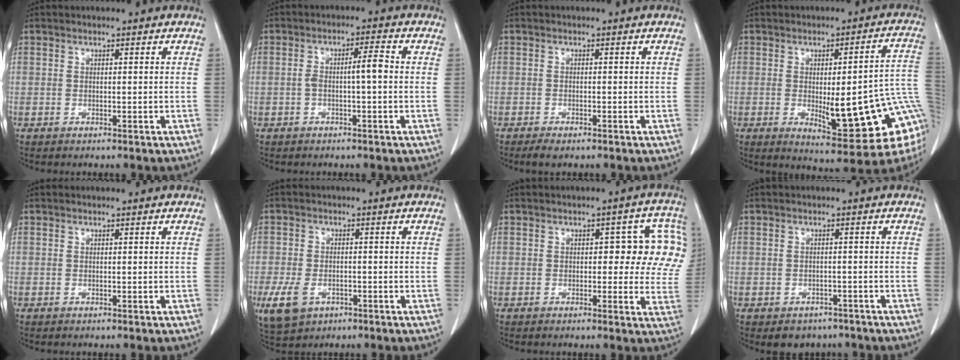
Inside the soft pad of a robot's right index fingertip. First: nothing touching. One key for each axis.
{"total": 3.9, "fx": -0.4, "fy": 0.4, "fz": 3.9, "tx": -0.072, "ty": 0.013, "tz": -0.004}
{"total": 2.3, "fx": -1.6, "fy": 0.7, "fz": 1.4, "tx": -0.026, "ty": -0.004, "tz": -0.024}
{"total": 20.2, "fx": -3.4, "fy": 4.1, "fz": 19.5, "tx": -0.176, "ty": 0.010, "tz": -0.025}
{"total": 0.0}
{"total": 6.5, "fx": -2.9, "fy": 4.5, "fz": 3.7, "tx": -0.079, "ty": -0.005, "tz": -0.040}
{"total": 9.7, "fx": 1.6, "fy": 4.5, "fz": 8.4, "tx": -0.070, "ty": 0.026, "tz": 0.014}
{"total": 4.2, "fx": -3.1, "fy": 2.7, "fz": 0.5, "tx": 0.003, "ty": 0.012, "tz": -0.038}